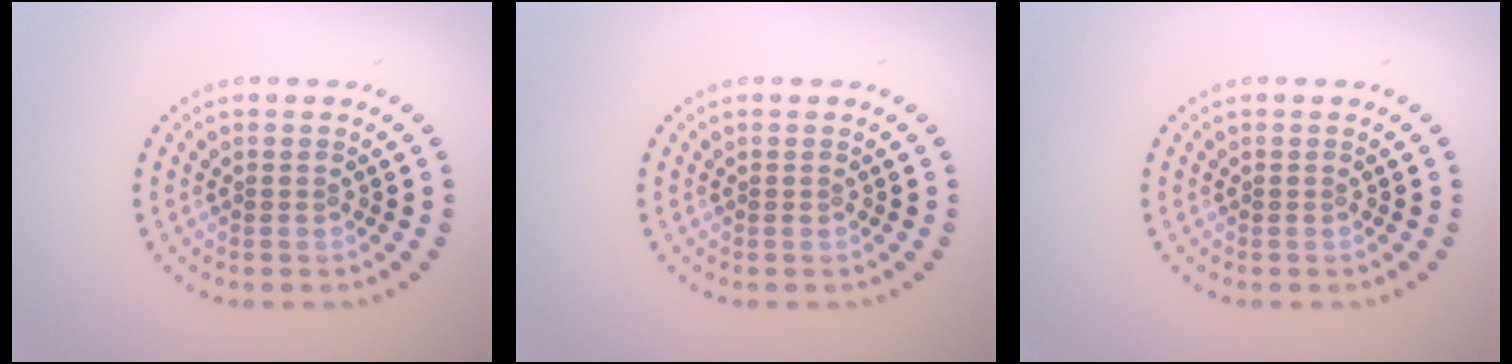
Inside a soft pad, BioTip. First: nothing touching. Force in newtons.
{"total": 0.0}
{"total": 0.0}